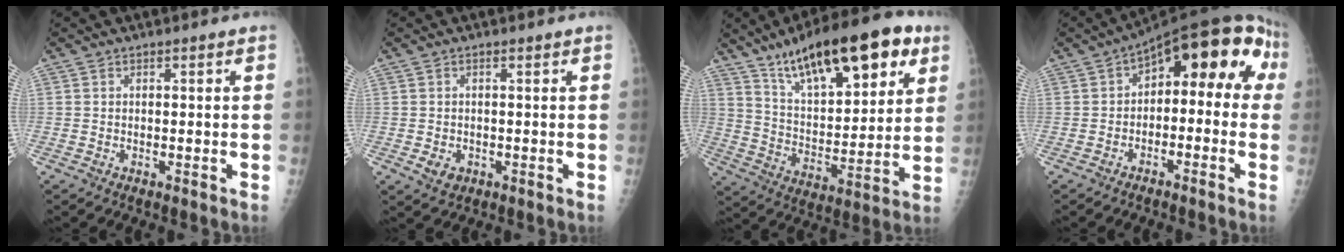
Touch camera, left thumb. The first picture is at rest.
{"total": 2.6, "force": [-0.6, 2.1, 1.4], "torque": [-0.015, -0.001, 0.000]}
{"total": 23.7, "force": [13.6, 8.8, 17.3], "torque": [-0.236, -0.039, 0.227]}
{"total": 14.2, "force": [0.9, 7.7, 11.9], "torque": [-0.111, 0.058, 0.000]}